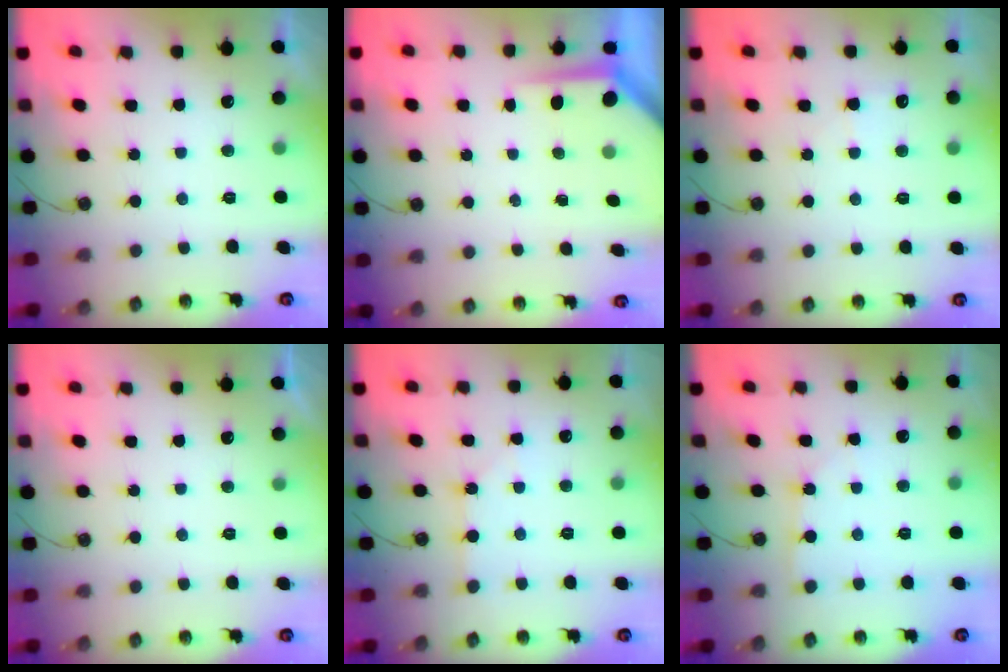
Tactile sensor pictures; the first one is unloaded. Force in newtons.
{"total": 4.0, "press": 4.0, "slide": 0.3}
{"total": 3.6, "press": 3.6, "slide": 0.4}
{"total": 0.0}
{"total": 1.7, "press": 1.7, "slide": 0.3}
{"total": 1.9, "press": 1.9, "slide": 0.2}